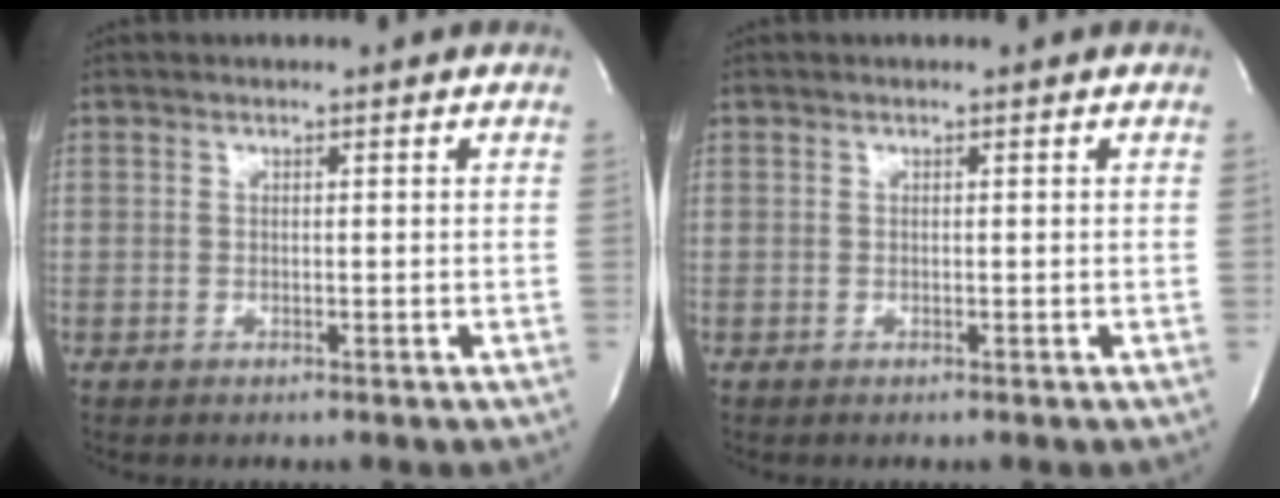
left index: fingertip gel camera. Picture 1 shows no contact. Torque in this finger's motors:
{"motor_torque": [0.00, 0.00, 0.00, 0.00]}